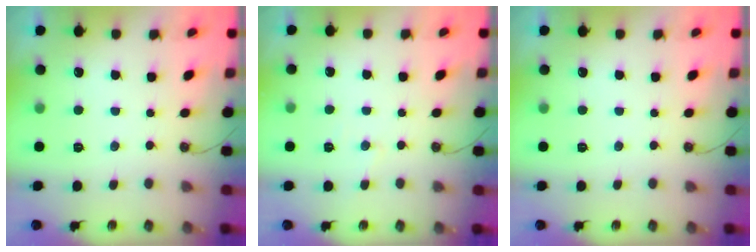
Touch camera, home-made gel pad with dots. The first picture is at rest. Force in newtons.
{"total": 4.4, "press": 4.3, "slide": 0.5}
{"total": 0.0}